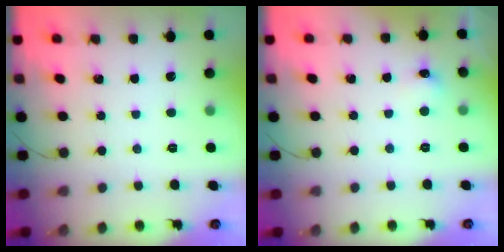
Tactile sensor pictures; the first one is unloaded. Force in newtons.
{"total": 4.9, "press": 4.8, "slide": 1.3}